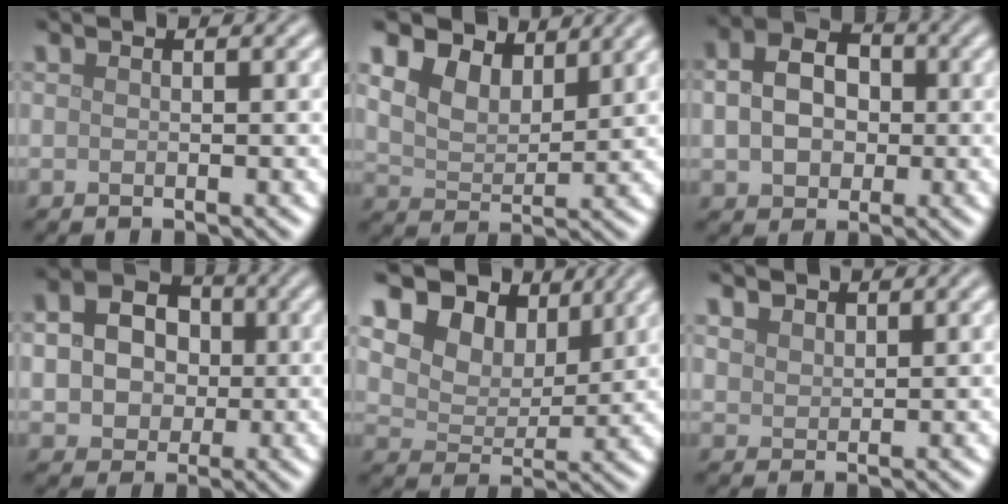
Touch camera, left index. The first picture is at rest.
{"total": 5.3, "force": [3.7, 2.8, 2.5], "torque": [-0.061, -0.001, 0.057]}
{"total": 6.2, "force": [0.5, 4.8, 3.9], "torque": [-0.073, 0.011, -0.008]}
{"total": 7.8, "force": [1.0, 6.5, 4.3], "torque": [-0.086, 0.025, 0.001]}
{"total": 10.1, "force": [6.5, 6.2, 4.7], "torque": [-0.103, -0.001, 0.120]}
{"total": 1.7, "force": [1.4, 0.9, 0.3], "torque": [-0.014, -0.001, 0.033]}